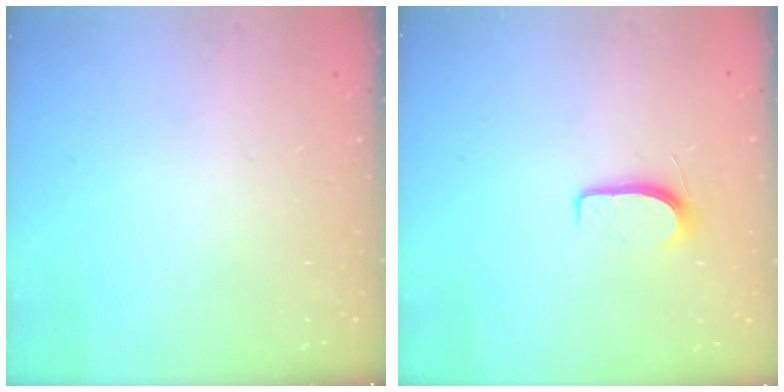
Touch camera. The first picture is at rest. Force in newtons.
{"total": 6.1, "press": 6.0, "slide": 0.7}